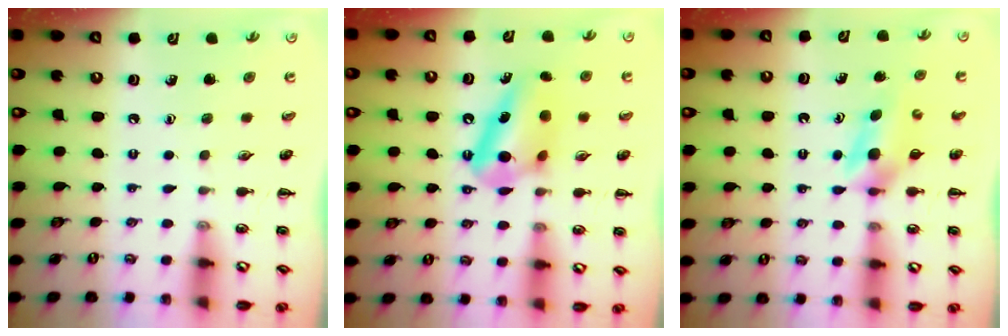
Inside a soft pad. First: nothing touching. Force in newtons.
{"total": 11.1, "press": 11.1, "slide": 0.5}
{"total": 3.9, "press": 3.7, "slide": 0.9}